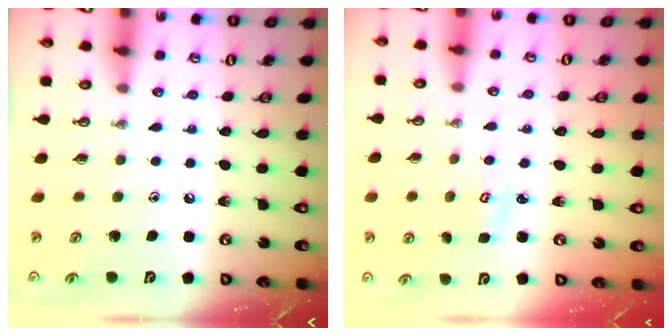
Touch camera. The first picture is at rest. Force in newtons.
{"total": 2.5, "press": 2.5, "slide": 0.2}